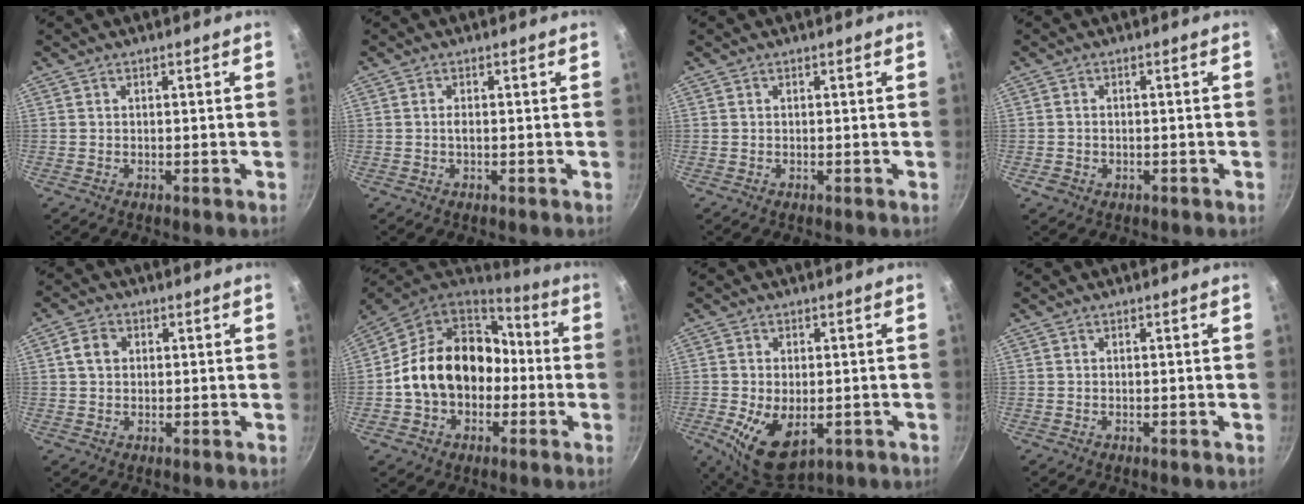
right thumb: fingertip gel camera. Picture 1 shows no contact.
{"total": 1.0, "force": [0.0, 0.4, 0.9], "torque": [-0.019, 0.001, -0.001]}
{"total": 0.0}
{"total": 2.3, "force": [-0.8, 1.8, 1.2], "torque": [-0.020, 0.001, -0.011]}
{"total": 4.1, "force": [0.9, 3.3, 2.3], "torque": [-0.031, 0.006, 0.012]}
{"total": 19.7, "force": [-1.6, 15.4, 12.2], "torque": [-0.186, 0.058, -0.029]}
{"total": 11.2, "force": [-2.7, 6.5, 8.7], "torque": [-0.145, -0.012, -0.032]}
{"total": 0.0}